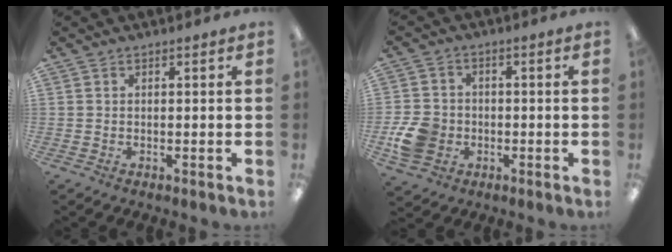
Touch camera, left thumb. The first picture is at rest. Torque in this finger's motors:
{"motor_torque": [-0.63, 0.64, 0.20, -0.14, 0.05]}